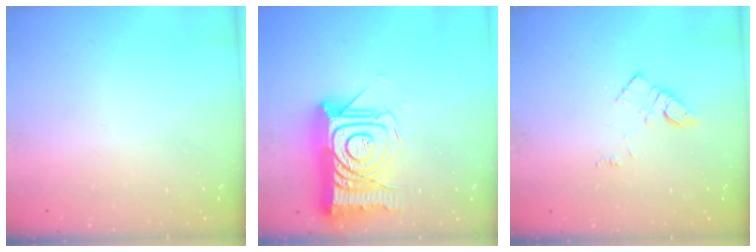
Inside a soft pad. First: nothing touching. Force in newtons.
{"total": 22.4, "press": 22.4, "slide": 1.7}
{"total": 5.8, "press": 5.8, "slide": 0.6}